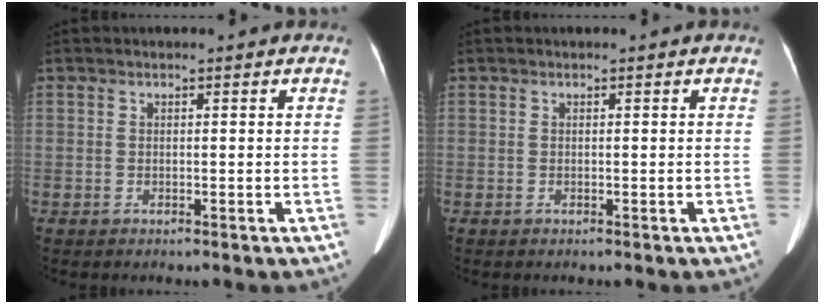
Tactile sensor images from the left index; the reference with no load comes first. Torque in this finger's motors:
{"motor_torque": [0.13, -0.01, 0.03, 0.01]}